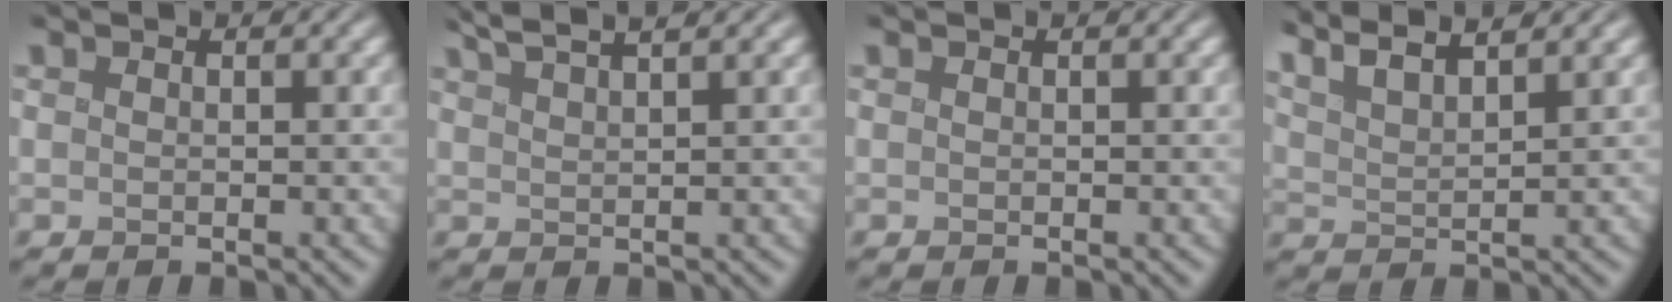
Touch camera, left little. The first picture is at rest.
{"total": 4.3, "force": [3.5, 0.5, 2.3], "torque": [-0.044, 0.021, 0.042]}
{"total": 0.0}
{"total": 7.6, "force": [5.7, 1.9, 4.6], "torque": [-0.105, 0.032, 0.069]}